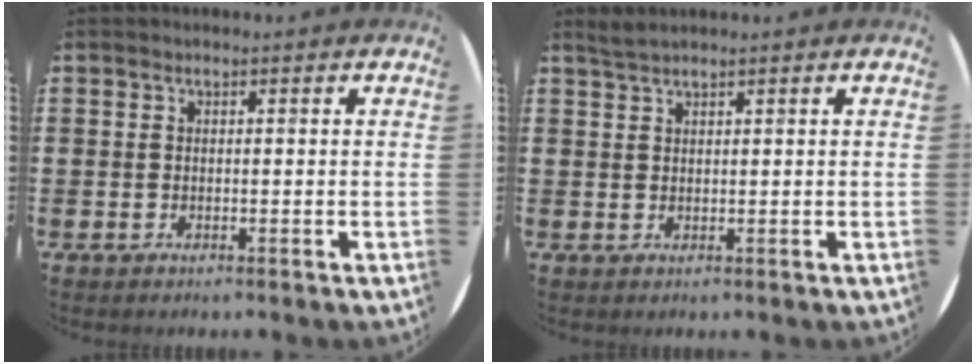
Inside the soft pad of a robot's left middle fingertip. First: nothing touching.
{"total": 1.2, "force": [1.2, -0.1, 0.3], "torque": [-0.007, 0.002, 0.023]}